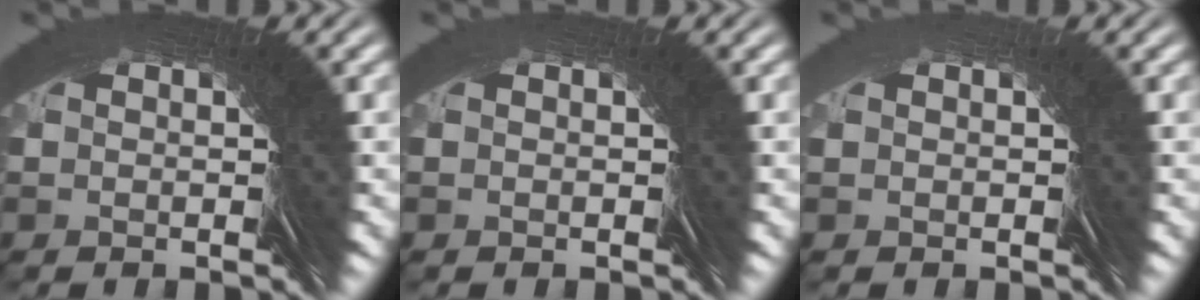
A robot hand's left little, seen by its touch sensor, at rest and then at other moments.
{"total": 0.0}
{"total": 1.4, "force": [0.5, -0.5, -1.2], "torque": [0.022, 0.008, 0.007]}